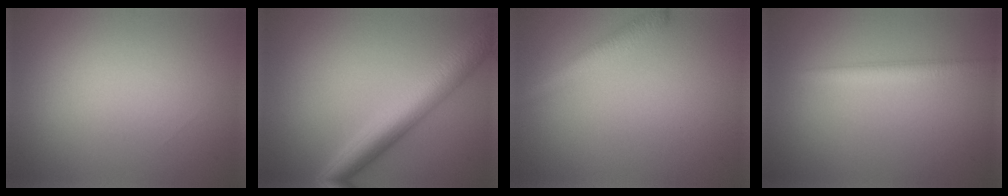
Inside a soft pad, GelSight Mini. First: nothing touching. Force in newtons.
{"total": 6.3, "press": 6.3, "slide": 0.0}
{"total": 2.4, "press": 2.4, "slide": 0.1}
{"total": 2.3, "press": 2.3, "slide": 0.1}